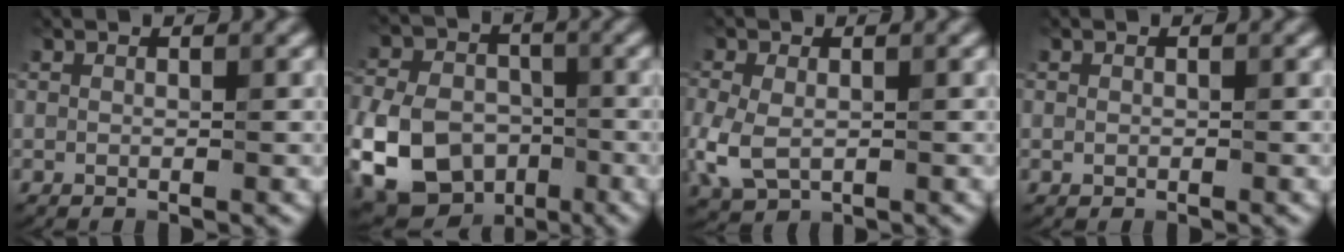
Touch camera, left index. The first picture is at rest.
{"total": 14.1, "force": [-5.2, 11.0, 7.1], "torque": [-0.142, -0.035, -0.114]}
{"total": 4.4, "force": [-0.8, 3.1, 3.0], "torque": [-0.081, -0.010, -0.014]}
{"total": 0.5, "force": [0.0, 0.5, 0.1], "torque": [0.003, -0.003, -0.001]}